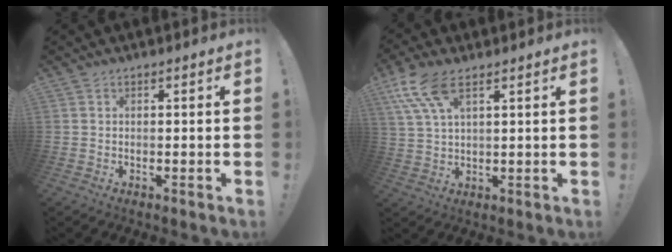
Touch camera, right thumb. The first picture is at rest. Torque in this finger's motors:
{"motor_torque": [0.38, 0.62, 0.24, -0.12, 0.09]}